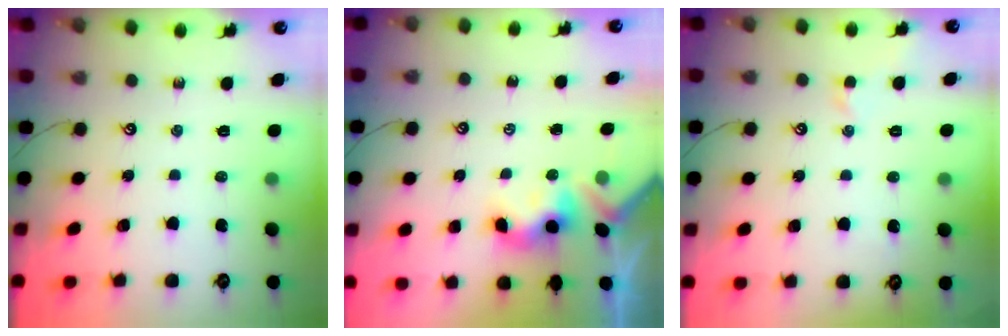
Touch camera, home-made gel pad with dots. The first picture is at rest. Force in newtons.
{"total": 3.0, "press": 2.9, "slide": 0.6}
{"total": 0.8, "press": 0.5, "slide": 0.7}